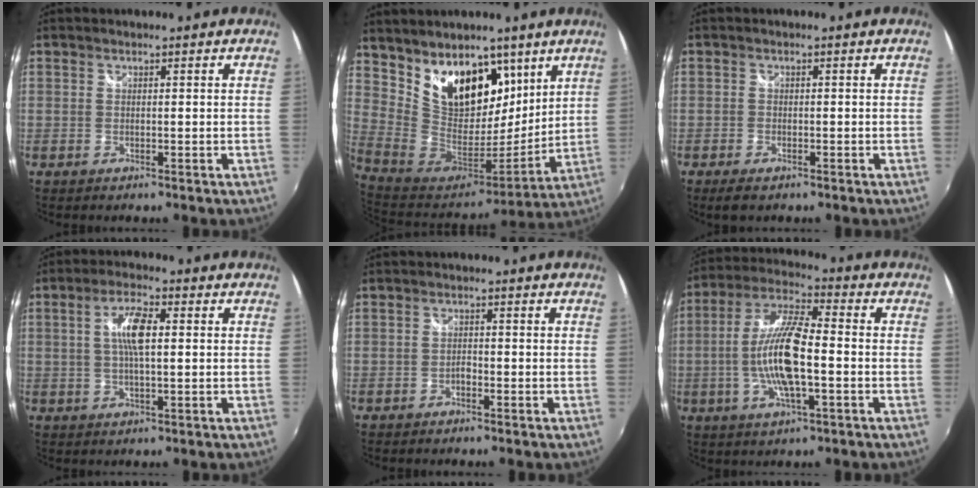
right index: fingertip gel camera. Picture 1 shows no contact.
{"total": 20.5, "force": [11.4, 12.8, 11.3], "torque": [-0.226, 0.014, 0.220]}
{"total": 3.0, "force": [-2.2, 1.3, 1.7], "torque": [-0.038, -0.013, -0.039]}
{"total": 6.4, "force": [0.9, 1.9, 6.1], "torque": [-0.113, 0.007, 0.017]}
{"total": 1.2, "force": [-0.9, 0.5, 0.5], "torque": [-0.010, -0.001, -0.019]}
{"total": 13.5, "force": [-2.6, 3.3, 12.8], "torque": [-0.258, -0.001, -0.052]}